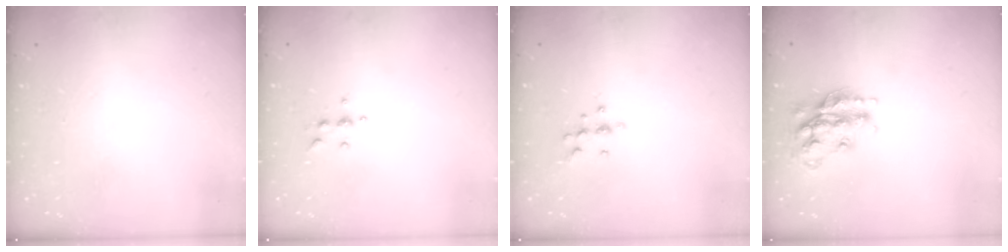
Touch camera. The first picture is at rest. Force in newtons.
{"total": 5.7, "press": 5.7, "slide": 0.5}
{"total": 7.1, "press": 7.0, "slide": 1.3}
{"total": 15.2, "press": 15.2, "slide": 0.8}